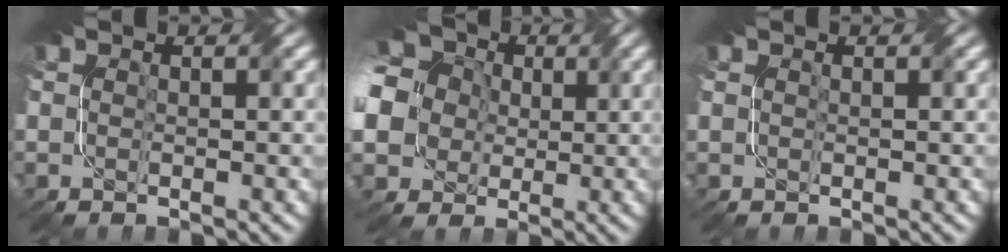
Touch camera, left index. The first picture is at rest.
{"total": 15.7, "force": [1.7, 13.8, 7.3], "torque": [-0.199, 0.024, -0.011]}
{"total": 0.0}